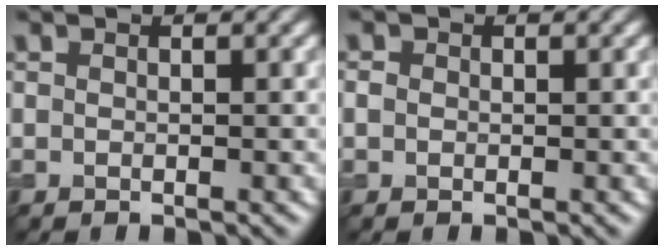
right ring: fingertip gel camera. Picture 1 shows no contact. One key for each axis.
{"total": 0.7, "fx": 0.0, "fy": 0.7, "fz": 0.2, "tx": -0.003, "ty": -0.001, "tz": -0.002}